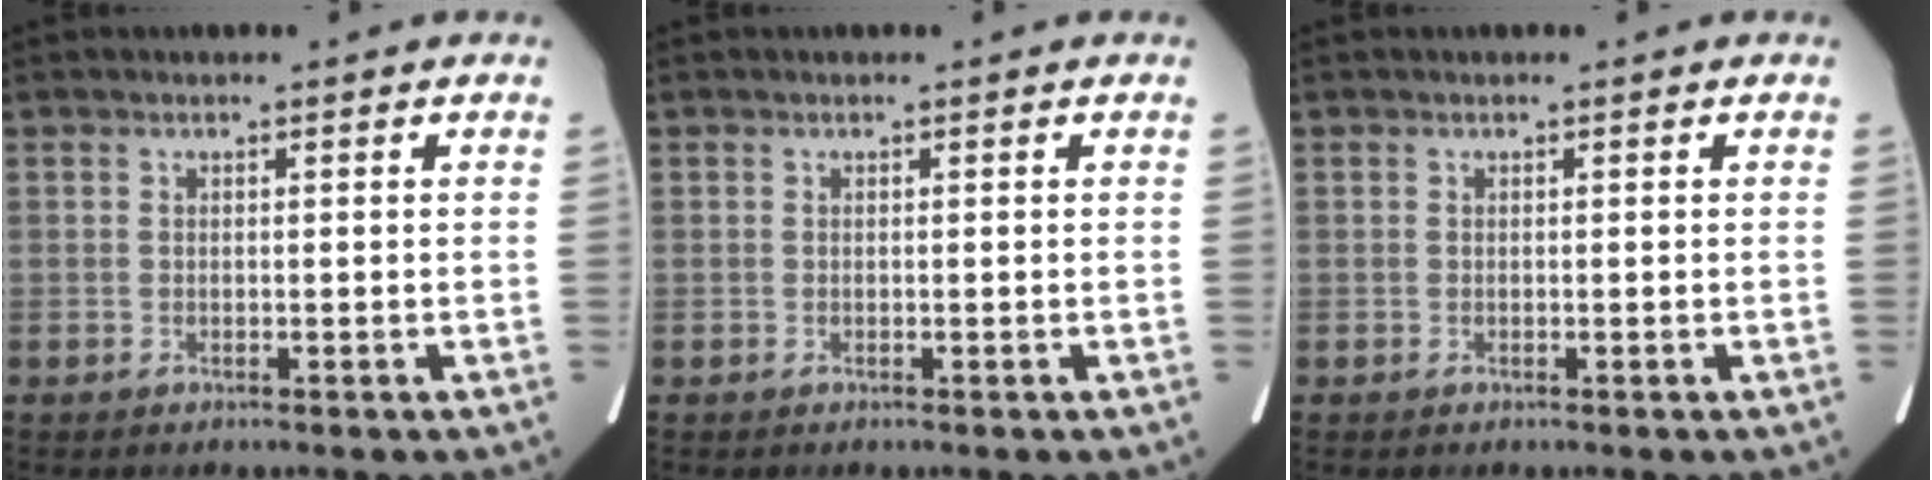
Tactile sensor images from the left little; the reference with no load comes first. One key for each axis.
{"total": 0.0}
{"total": 0.0}